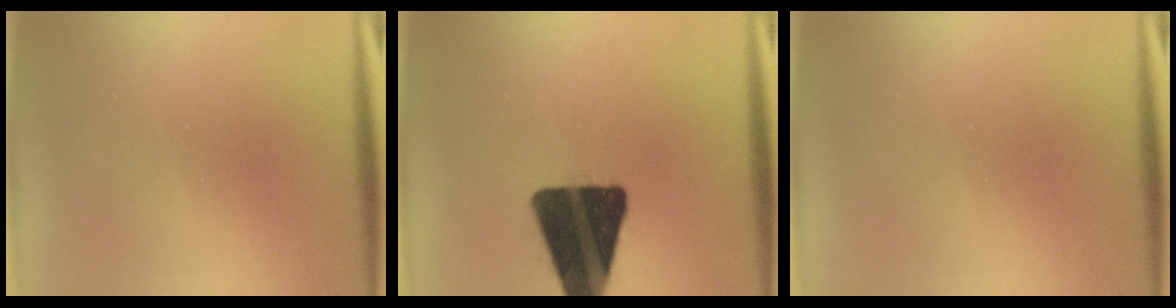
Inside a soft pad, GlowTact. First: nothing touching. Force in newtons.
{"total": 19.3}
{"total": 0.0}